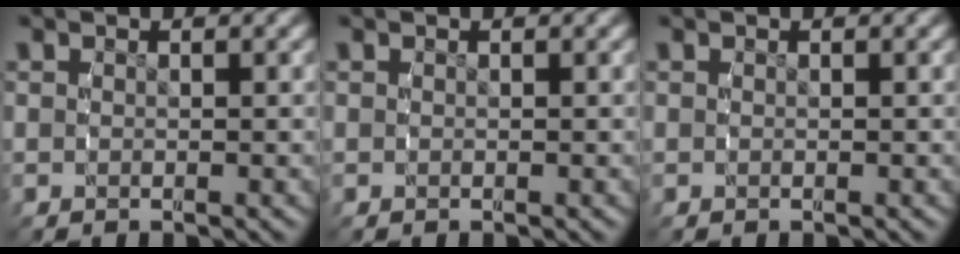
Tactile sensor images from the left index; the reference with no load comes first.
{"total": 0.0}
{"total": 0.0}